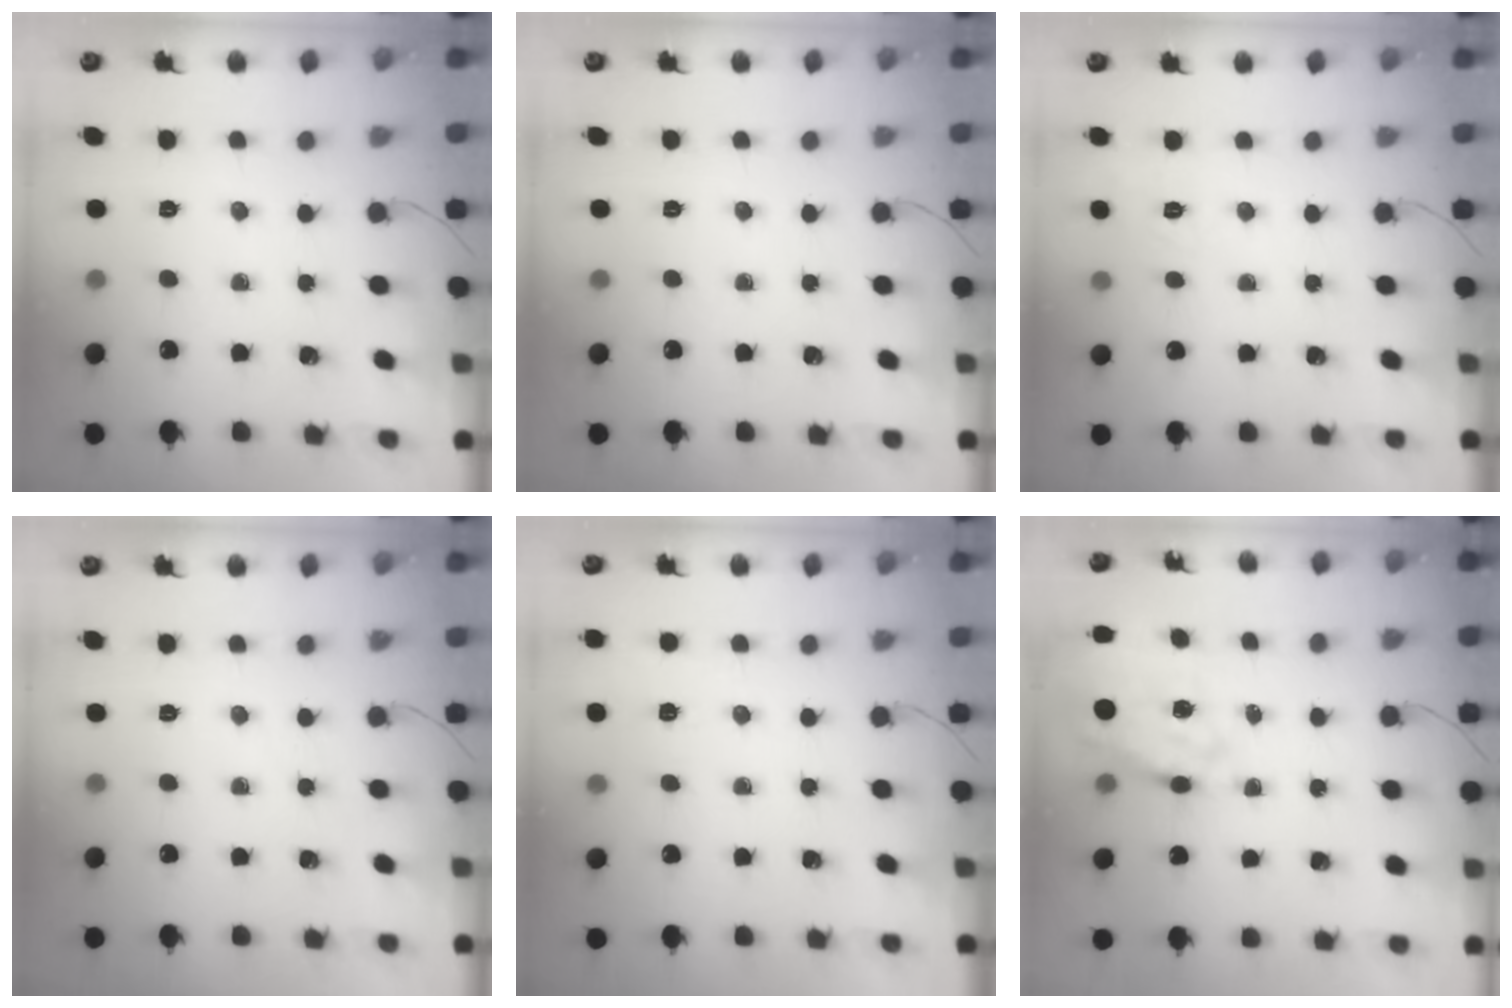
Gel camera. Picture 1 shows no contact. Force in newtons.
{"total": 0.0}
{"total": 6.4, "press": 6.1, "slide": 2.1}
{"total": 0.0}
{"total": 2.4, "press": 1.8, "slide": 1.6}
{"total": 12.9, "press": 12.1, "slide": 4.5}